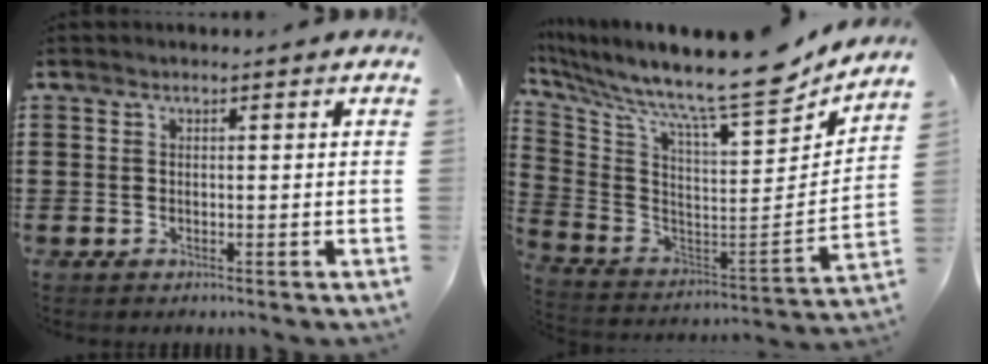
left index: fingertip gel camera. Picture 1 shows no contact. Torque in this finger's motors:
{"motor_torque": [0.41, -0.10, 1.05, 0.21]}